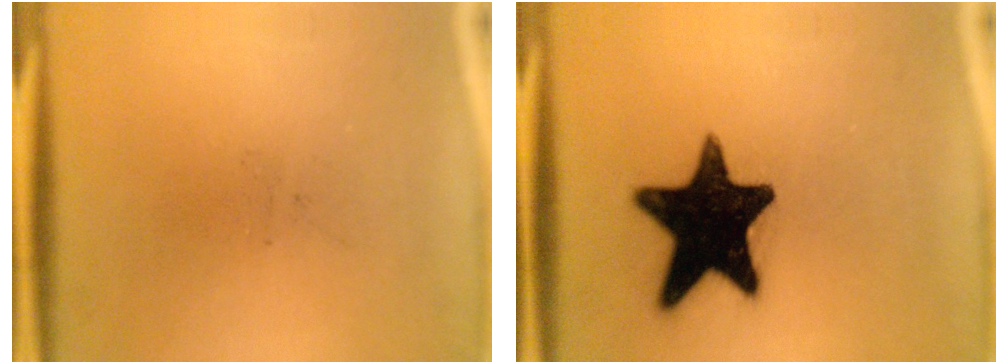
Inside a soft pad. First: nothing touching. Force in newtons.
{"total": 18.1}